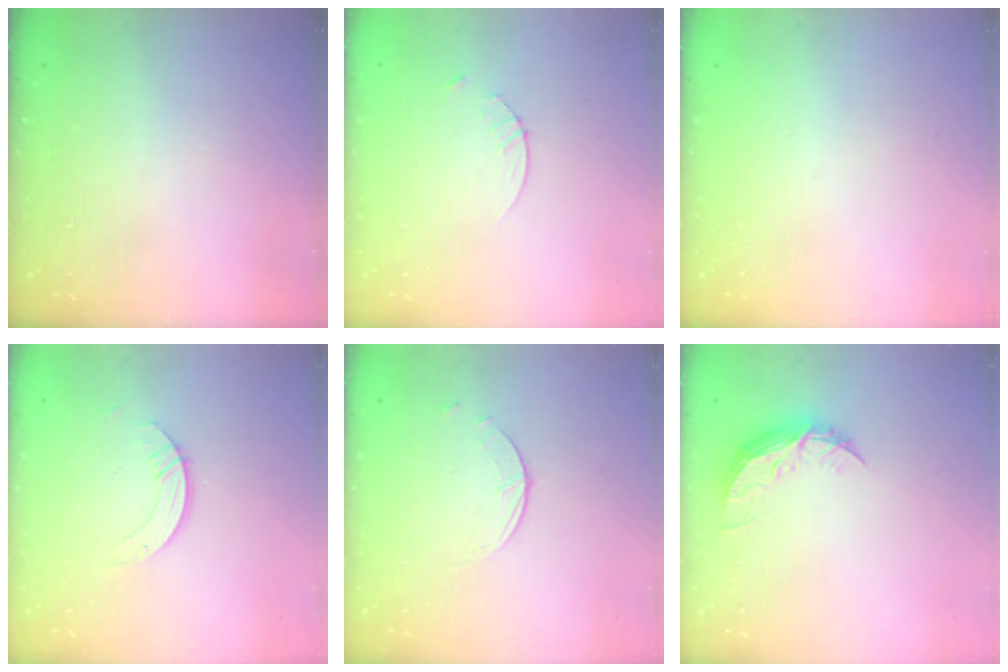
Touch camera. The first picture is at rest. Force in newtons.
{"total": 2.9, "press": 2.9, "slide": 0.4}
{"total": 0.0}
{"total": 4.3, "press": 4.2, "slide": 0.3}
{"total": 0.9, "press": 0.9, "slide": 0.2}
{"total": 7.9, "press": 7.8, "slide": 0.6}